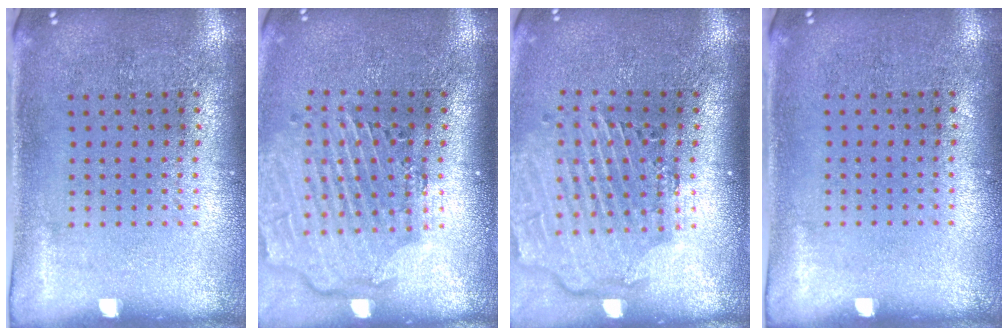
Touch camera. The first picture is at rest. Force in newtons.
{"total": 2.8, "press": 2.3, "slide": 1.7}
{"total": 2.8, "press": 2.3, "slide": 1.7}
{"total": 0.0}